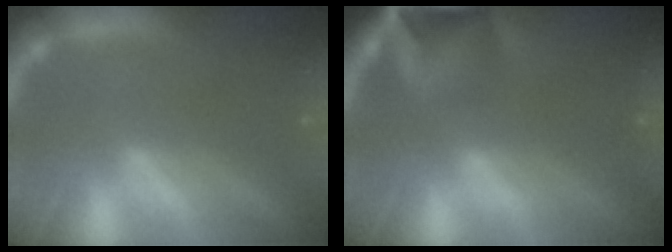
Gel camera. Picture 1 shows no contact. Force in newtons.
{"total": 6.4}